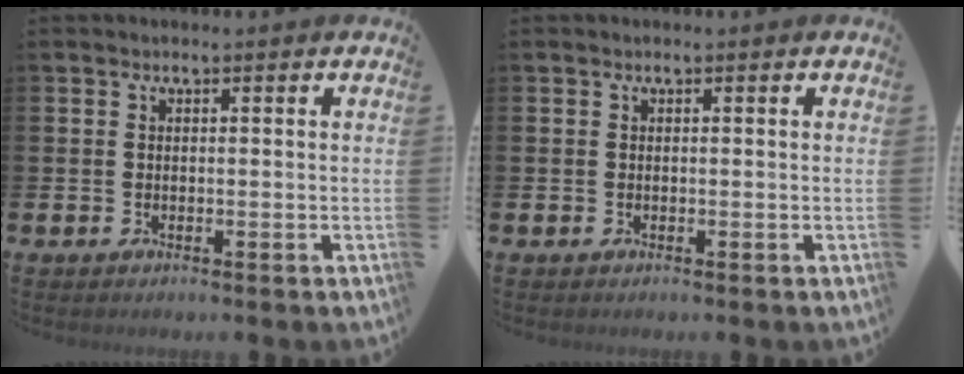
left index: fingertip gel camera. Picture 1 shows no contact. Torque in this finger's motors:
{"motor_torque": [0.00, 0.00, 0.00, 0.00]}